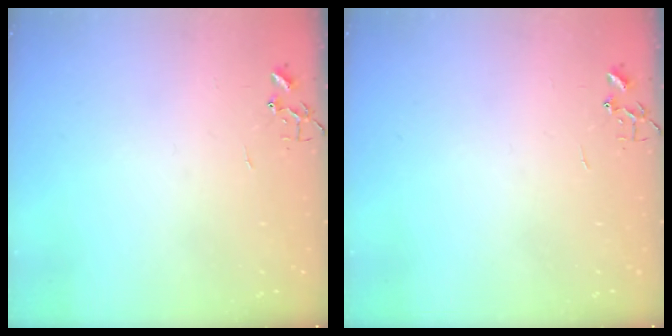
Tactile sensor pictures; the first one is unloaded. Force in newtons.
{"total": 0.0}